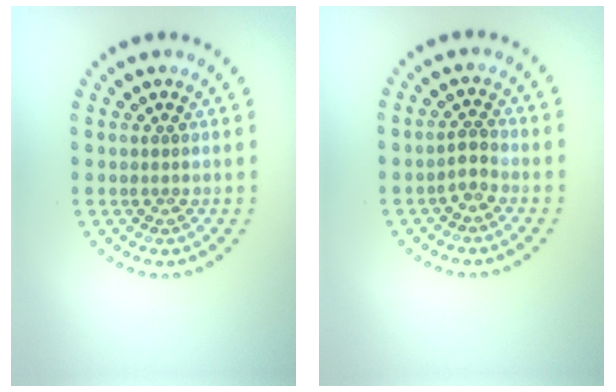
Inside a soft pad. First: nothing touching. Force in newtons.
{"total": 1.7, "press": 1.3, "slide": 1.0}